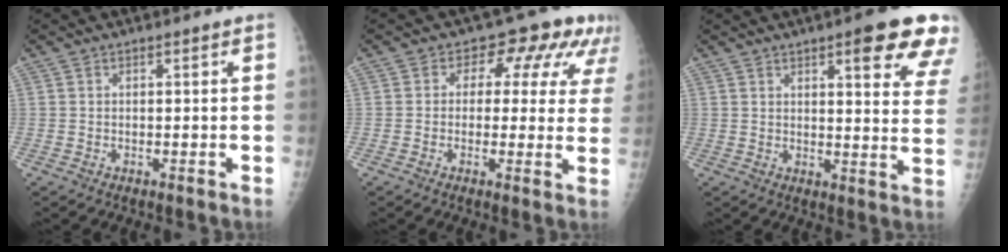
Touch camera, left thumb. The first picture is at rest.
{"total": 10.5, "force": [4.8, 6.9, 6.3], "torque": [-0.021, -0.002, 0.041]}
{"total": 15.1, "force": [8.9, 3.5, 11.7], "torque": [-0.113, -0.039, 0.101]}